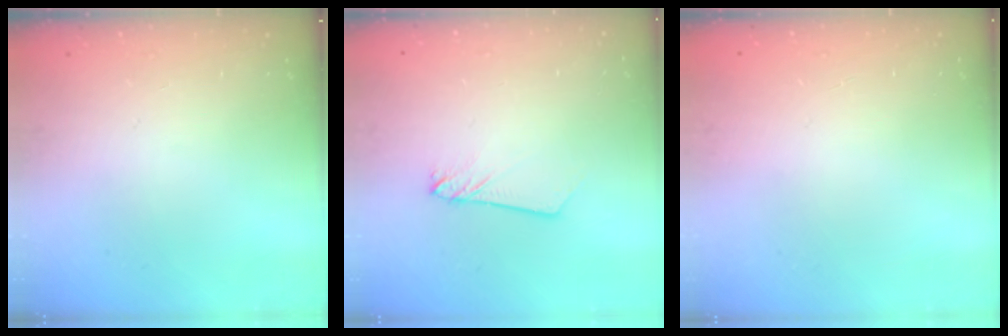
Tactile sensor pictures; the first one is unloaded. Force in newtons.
{"total": 2.2, "press": 2.2, "slide": 0.1}
{"total": 0.0}